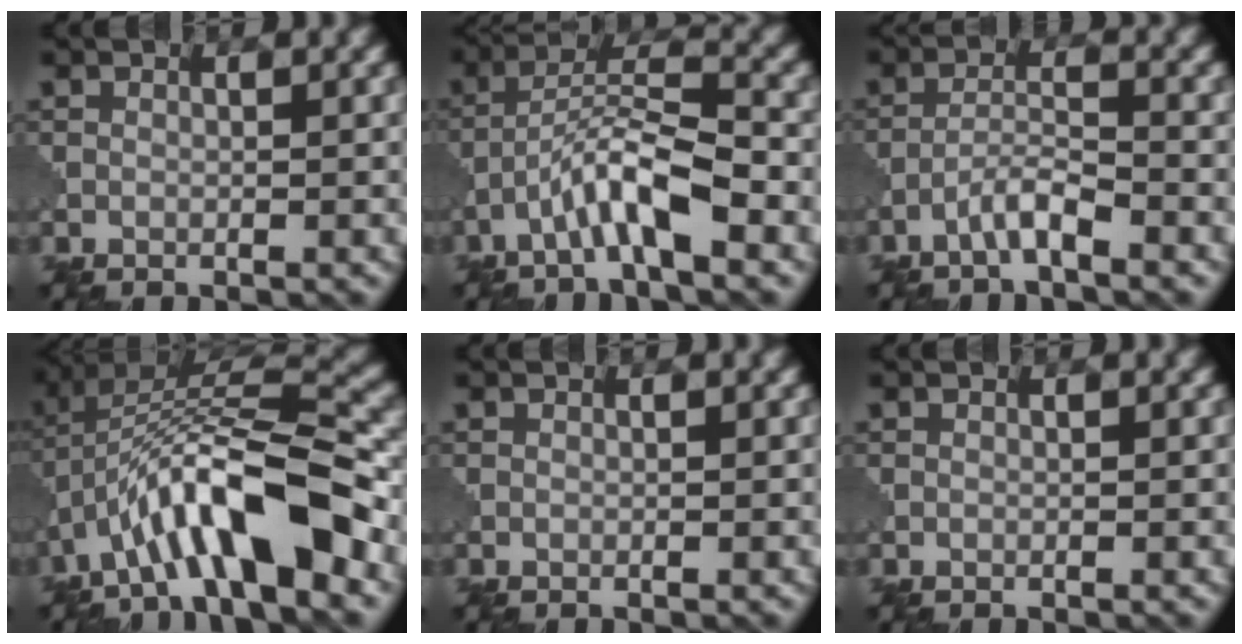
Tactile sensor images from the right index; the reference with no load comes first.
{"total": 6.0, "force": [-3.1, 1.2, 5.0], "torque": [-0.091, 0.020, -0.062]}
{"total": 2.7, "force": [-1.9, 0.2, 1.9], "torque": [-0.036, 0.013, -0.043]}
{"total": 10.6, "force": [-4.8, 2.7, 9.0], "torque": [-0.154, 0.025, -0.087]}
{"total": 0.0}
{"total": 0.0}